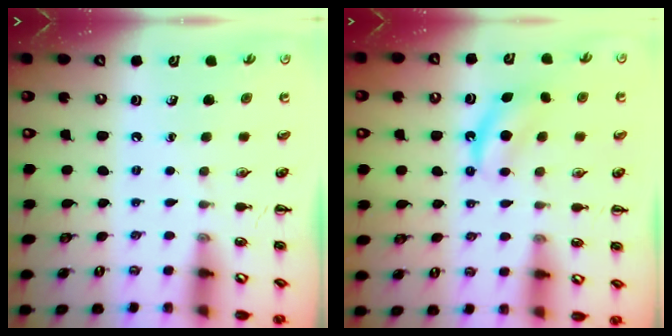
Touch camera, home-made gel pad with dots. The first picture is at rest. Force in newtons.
{"total": 5.7, "press": 5.6, "slide": 1.3}